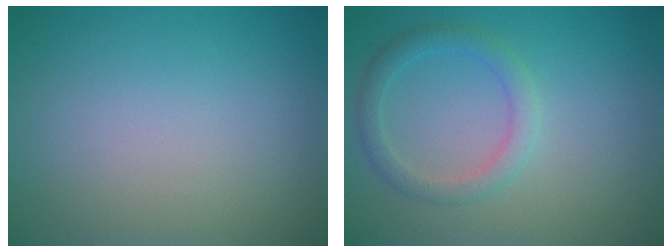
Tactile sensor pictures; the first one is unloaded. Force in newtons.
{"total": 2.3, "press": 2.3, "slide": 0.0}